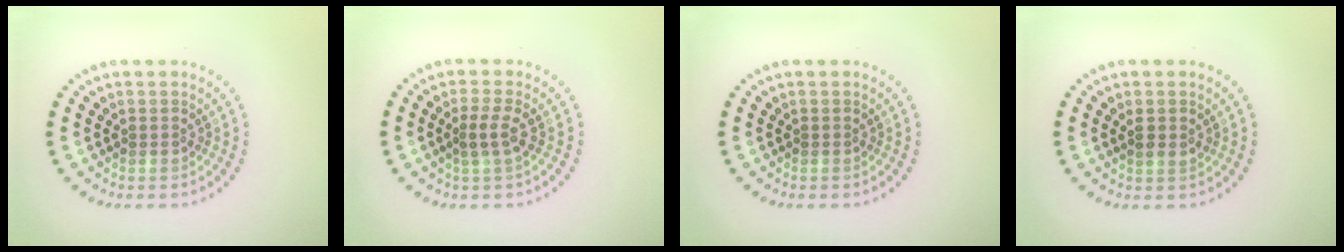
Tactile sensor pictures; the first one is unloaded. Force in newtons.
{"total": 1.8, "press": 1.6, "slide": 0.9}
{"total": 0.0}
{"total": 0.9, "press": 0.9, "slide": 0.3}